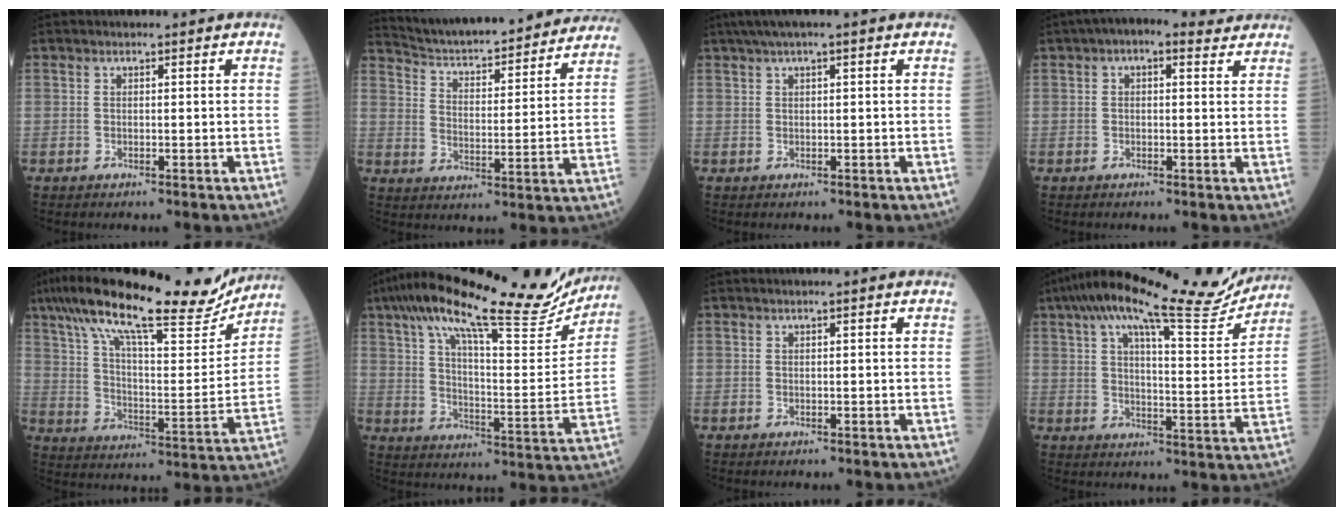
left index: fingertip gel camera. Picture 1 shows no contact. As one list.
[{"total": 24.6, "force": [22.7, 3.2, 8.9], "torque": [-0.134, -0.021, 0.307]}, {"total": 4.4, "force": [2.8, 0.1, 3.4], "torque": [-0.063, 0.032, 0.049]}, {"total": 6.3, "force": [4.2, 2.6, 3.9], "torque": [-0.058, 0.043, 0.057]}, {"total": 24.3, "force": [19.6, 4.1, 13.8], "torque": [-0.239, 0.025, 0.295]}, {"total": 25.2, "force": [20.5, 4.2, 13.9], "torque": [-0.230, 0.011, 0.288]}, {"total": 0.7, "force": [0.4, -0.1, 0.5], "torque": [-0.014, 0.004, 0.010]}, {"total": 20.0, "force": [17.1, 2.4, 10.0], "torque": [-0.161, 0.006, 0.234]}]